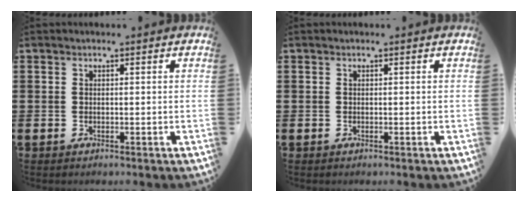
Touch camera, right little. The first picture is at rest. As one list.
[{"total": 0.0}]